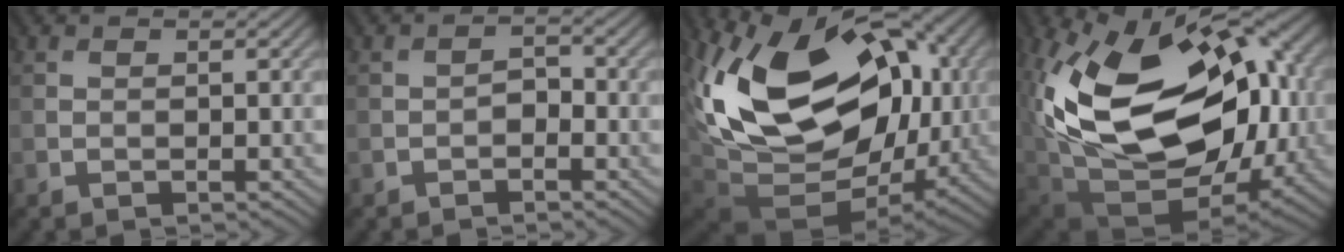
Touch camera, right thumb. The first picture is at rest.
{"total": 1.4, "force": [-1.0, 0.6, 0.6], "torque": [-0.007, 0.002, -0.020]}
{"total": 19.5, "force": [4.3, 13.3, 13.6], "torque": [-0.266, -0.011, 0.096]}
{"total": 20.5, "force": [2.9, 13.7, 15.0], "torque": [-0.300, -0.032, 0.085]}